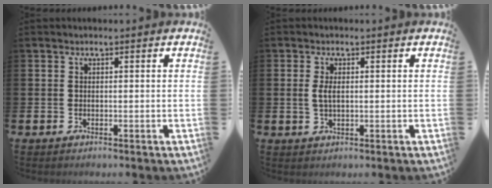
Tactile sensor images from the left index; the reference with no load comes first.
{"total": 2.2, "force": [0.3, 1.0, 1.9], "torque": [-0.033, 0.003, 0.002]}